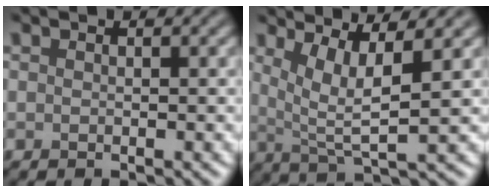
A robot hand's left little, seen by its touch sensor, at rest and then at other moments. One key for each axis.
{"total": 5.1, "fx": 1.8, "fy": 1.1, "fz": 4.6, "tx": -0.081, "ty": -0.007, "tz": 0.033}